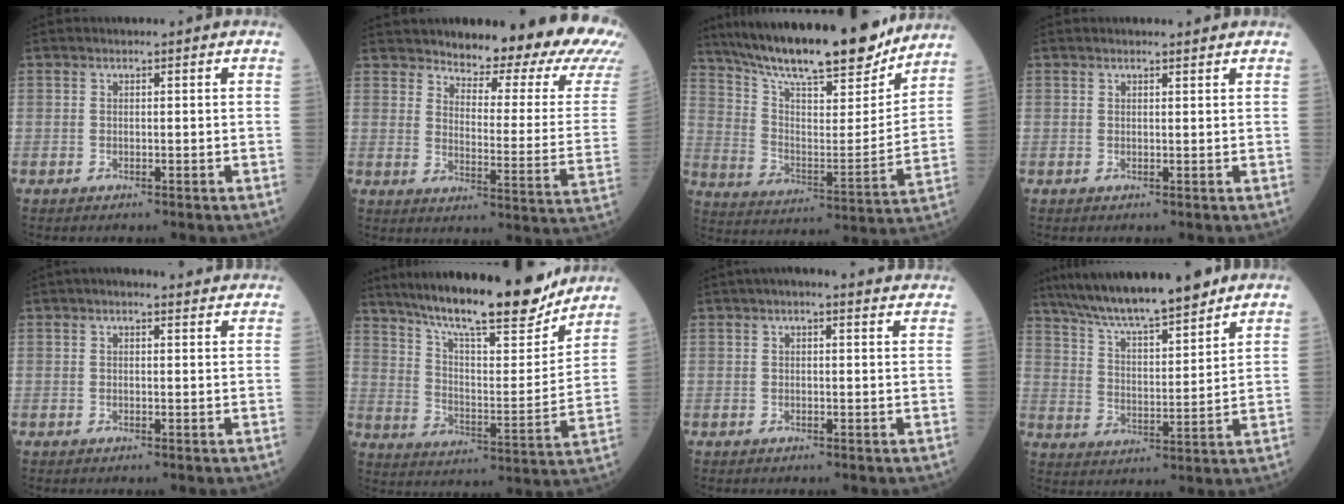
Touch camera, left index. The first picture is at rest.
{"total": 20.5, "force": [17.9, 3.2, 9.4], "torque": [-0.118, -0.083, 0.209]}
{"total": 24.3, "force": [20.8, 4.0, 11.9], "torque": [-0.206, -0.008, 0.317]}
{"total": 1.5, "force": [1.5, 0.1, 0.4], "torque": [-0.011, 0.005, 0.021]}
{"total": 4.5, "force": [3.8, 1.2, 2.2], "torque": [-0.034, 0.028, 0.044]}
{"total": 22.7, "force": [19.2, 3.4, 11.6], "torque": [-0.194, -0.001, 0.288]}
{"total": 6.7, "force": [5.5, 1.4, 3.6], "torque": [-0.050, 0.032, 0.061]}
{"total": 16.0, "force": [13.6, 2.0, 8.2], "torque": [-0.139, 0.017, 0.232]}